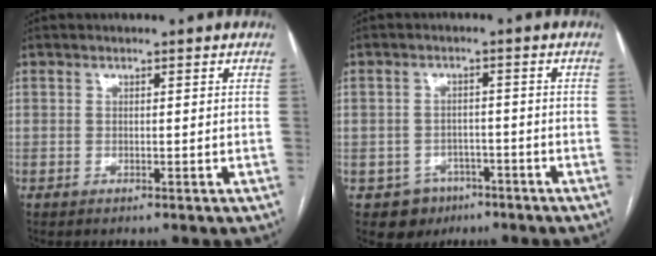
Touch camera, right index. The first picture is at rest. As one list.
[{"total": 5.0, "force": [-2.7, 4.2, 0.4], "torque": [-0.001, 0.013, -0.033]}]